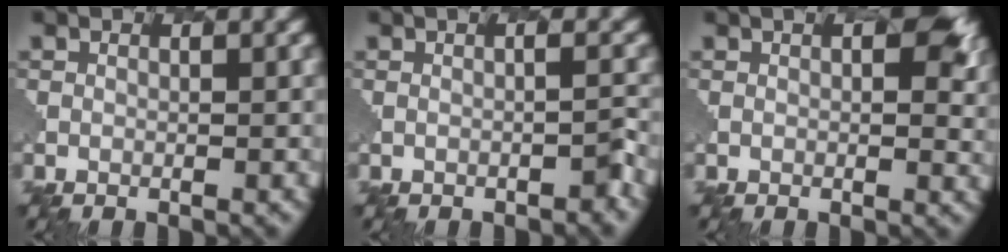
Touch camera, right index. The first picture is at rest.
{"total": 0.8, "force": [-0.3, -0.7, -0.2], "torque": [-0.022, 0.002, -0.021]}
{"total": 1.8, "force": [1.5, 0.6, 0.7], "torque": [-0.004, 0.023, -0.004]}